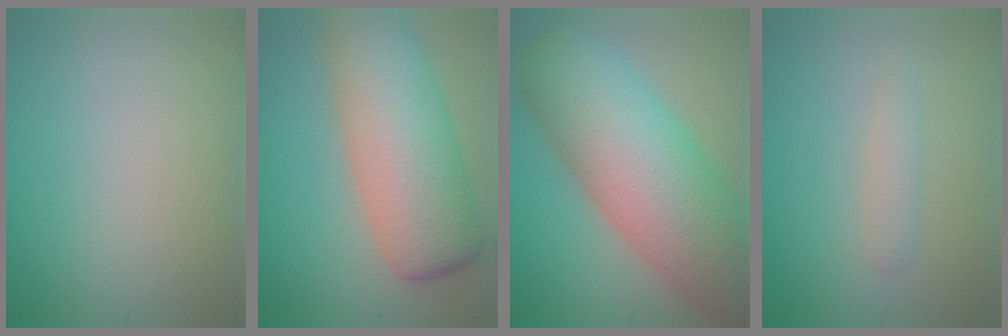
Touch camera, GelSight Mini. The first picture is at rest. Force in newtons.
{"total": 10.0, "press": 10.0, "slide": 0.3}
{"total": 13.9, "press": 13.9, "slide": 0.7}
{"total": 1.5, "press": 1.5, "slide": 0.0}